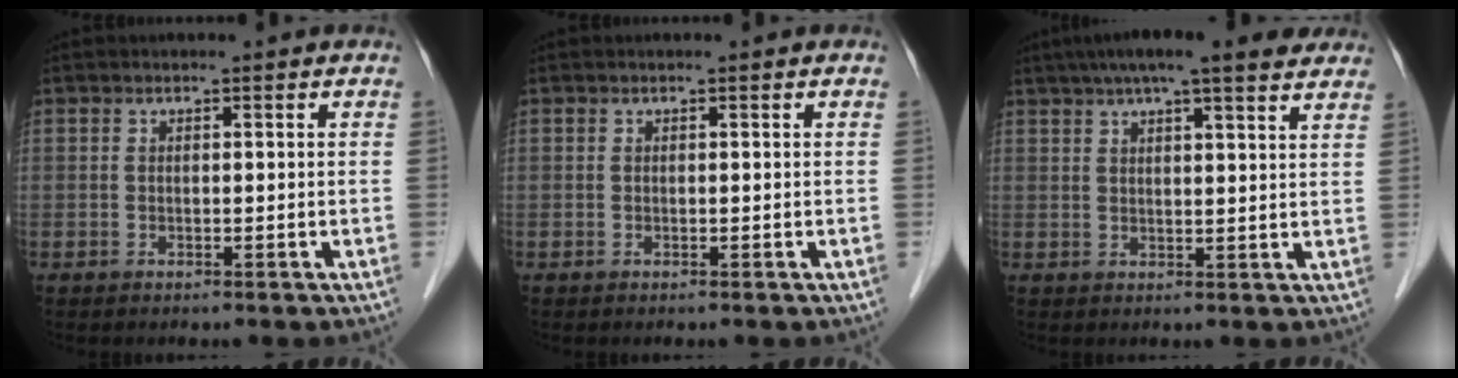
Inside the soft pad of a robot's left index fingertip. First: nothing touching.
{"total": 0.0}
{"total": 14.9, "force": [11.6, 2.2, 9.0], "torque": [-0.143, 0.044, 0.154]}